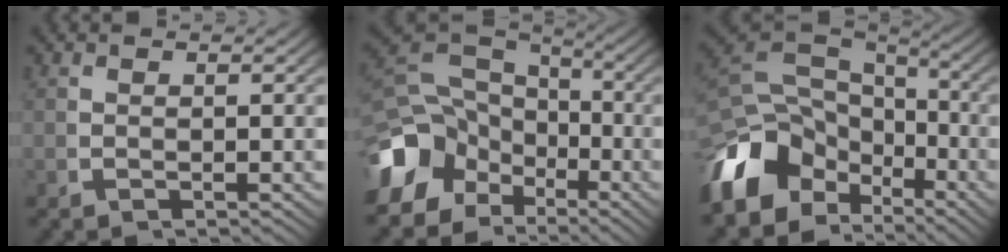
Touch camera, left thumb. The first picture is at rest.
{"total": 12.3, "force": [-2.2, 9.7, 7.3], "torque": [-0.154, -0.034, -0.023]}
{"total": 13.0, "force": [-2.6, 9.5, 8.5], "torque": [-0.182, -0.040, -0.028]}